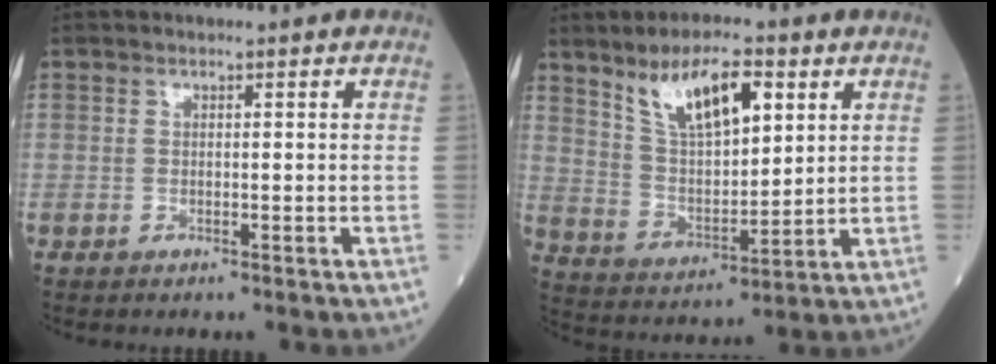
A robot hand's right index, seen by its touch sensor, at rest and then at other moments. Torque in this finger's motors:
{"motor_torque": [1.07, 1.07, 0.32, 0.09]}